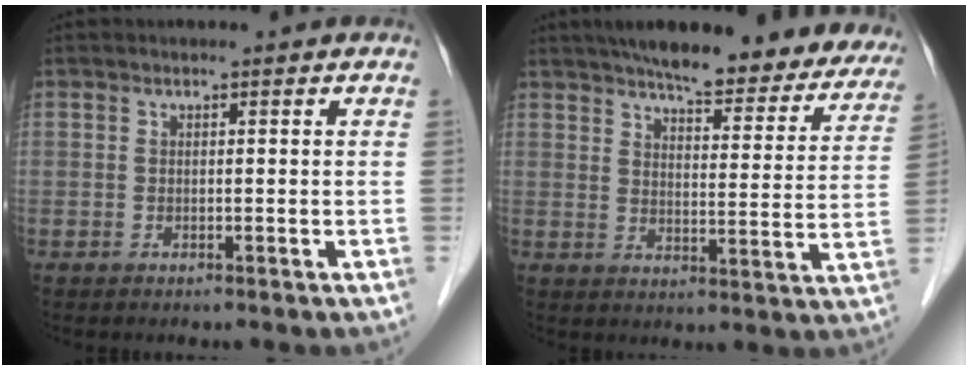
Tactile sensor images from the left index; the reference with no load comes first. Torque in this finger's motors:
{"motor_torque": [1.04, -1.10, 0.40, 0.10]}